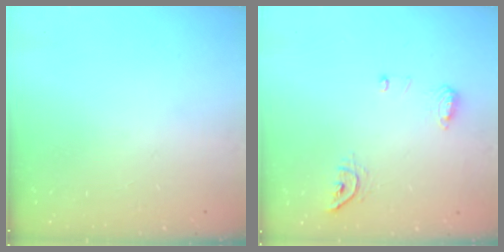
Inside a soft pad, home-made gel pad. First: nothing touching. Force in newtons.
{"total": 7.9, "press": 7.8, "slide": 1.3}